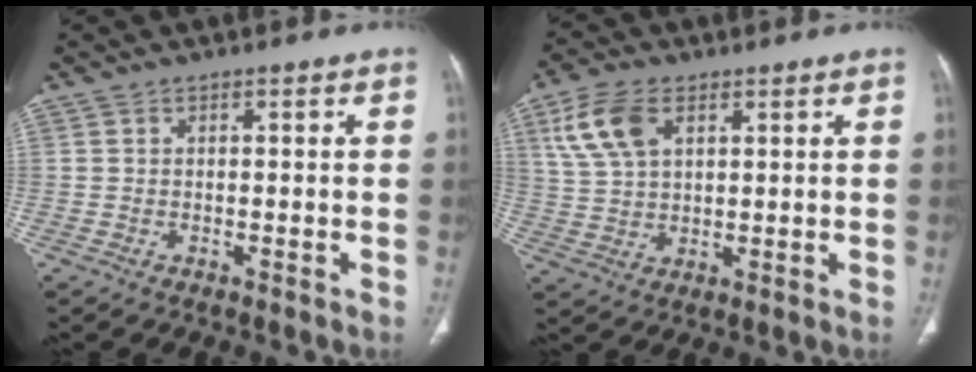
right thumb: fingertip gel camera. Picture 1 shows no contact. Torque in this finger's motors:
{"motor_torque": [0.36, 0.39, 0.16, -0.15, 0.19]}